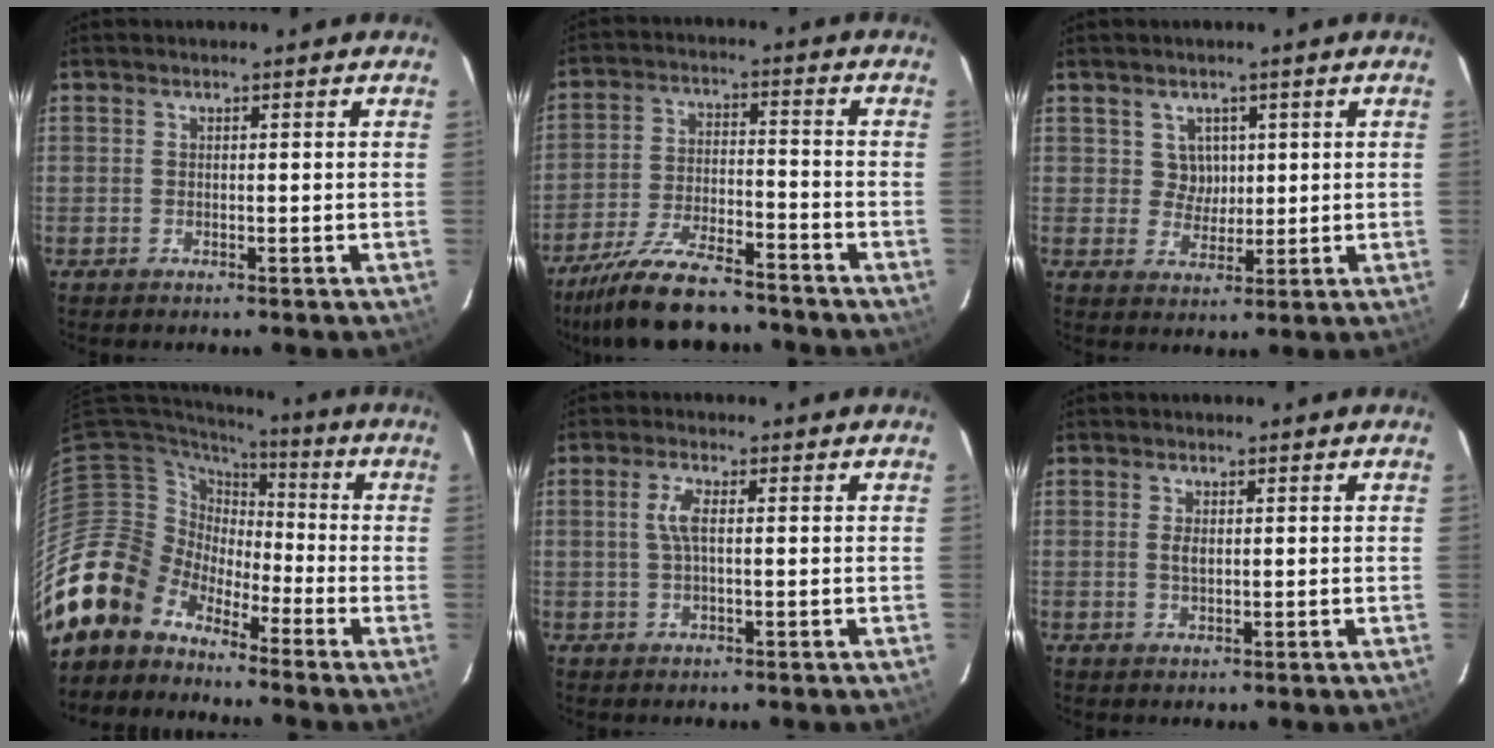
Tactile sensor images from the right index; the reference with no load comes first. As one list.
[{"total": 16.2, "force": [-13.7, 4.0, 7.5], "torque": [-0.163, -0.021, -0.229]}, {"total": 3.9, "force": [1.3, 3.6, 0.5], "torque": [-0.004, 0.009, 0.025]}, {"total": 12.2, "force": [-9.6, 7.4, 1.0], "torque": [-0.038, 0.027, -0.188]}, {"total": 3.3, "force": [0.3, 0.8, 3.2], "torque": [-0.067, 0.004, 0.006]}, {"total": 1.6, "force": [0.2, 0.8, 1.3], "torque": [-0.027, 0.000, 0.004]}]